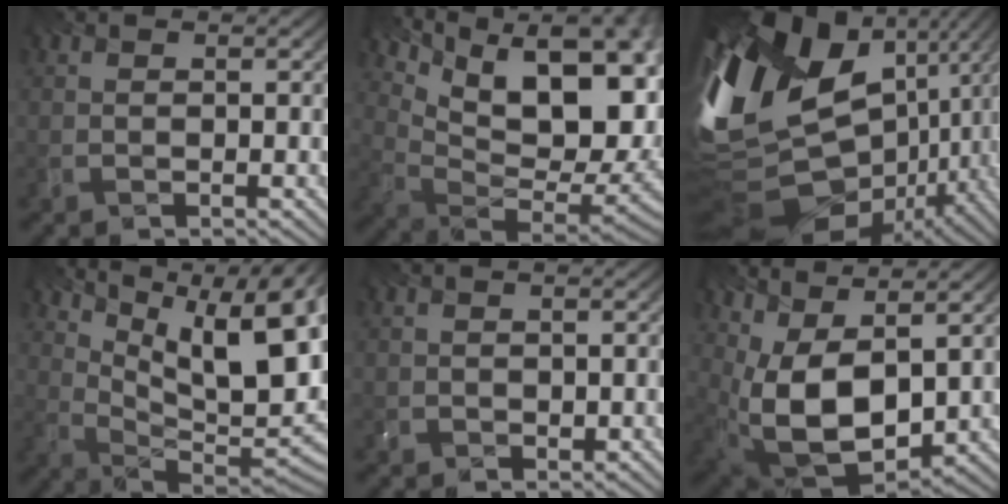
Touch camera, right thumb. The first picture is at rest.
{"total": 16.2, "force": [2.8, 10.5, 12.0], "torque": [-0.193, -0.001, 0.115]}
{"total": 17.9, "force": [-2.7, 13.7, 11.2], "torque": [-0.287, -0.038, -0.010]}
{"total": 14.5, "force": [4.9, 6.0, 12.3], "torque": [-0.194, 0.009, 0.098]}
{"total": 0.6, "force": [-0.4, -0.2, -0.4], "torque": [-0.014, -0.004, 0.010]}
{"total": 12.3, "force": [0.5, 7.2, 10.0], "torque": [-0.233, -0.031, 0.052]}